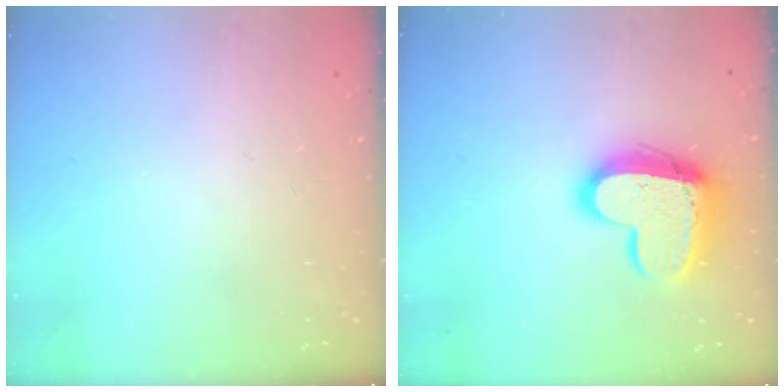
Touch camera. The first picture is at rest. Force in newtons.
{"total": 16.9, "press": 16.8, "slide": 1.4}